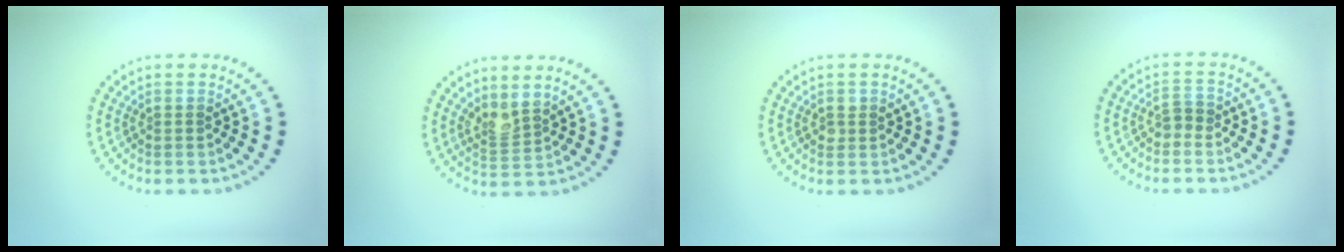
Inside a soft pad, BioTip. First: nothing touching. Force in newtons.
{"total": 2.2, "press": 1.6, "slide": 1.4}
{"total": 0.9, "press": 0.9, "slide": 0.3}
{"total": 1.1, "press": 1.0, "slide": 0.5}